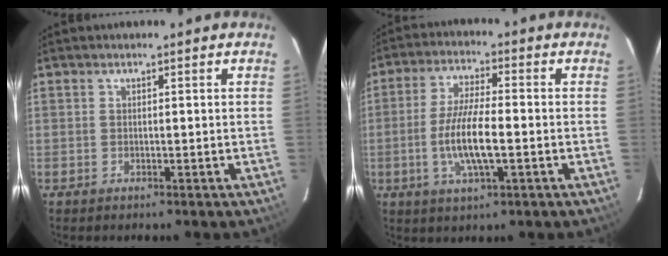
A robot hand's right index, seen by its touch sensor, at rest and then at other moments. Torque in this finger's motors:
{"motor_torque": [1.74, -0.40, 0.90, 0.20]}